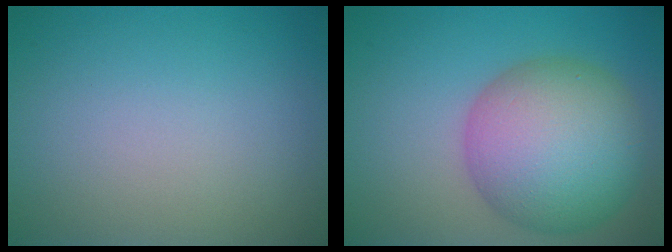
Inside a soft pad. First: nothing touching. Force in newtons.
{"total": 10.5, "press": 10.5, "slide": 0.3}